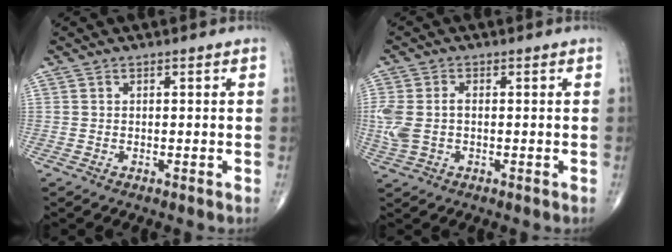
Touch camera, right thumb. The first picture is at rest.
{"total": 6.6, "force": [-0.2, 4.2, 5.1], "torque": [-0.136, 0.015, -0.001]}